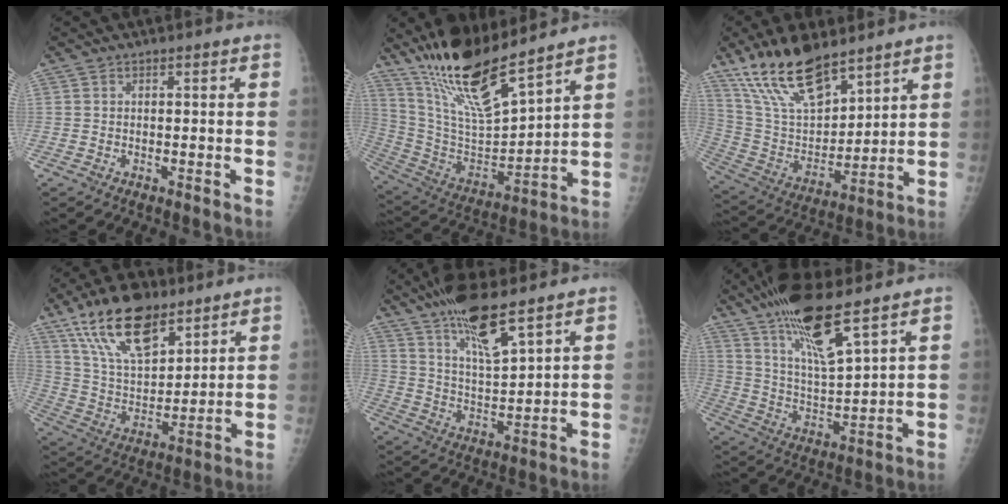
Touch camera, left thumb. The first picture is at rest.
{"total": 18.3, "force": [14.3, 3.4, 10.9], "torque": [-0.179, -0.078, 0.282]}
{"total": 17.8, "force": [13.0, 6.8, 10.0], "torque": [-0.149, -0.065, 0.256]}
{"total": 17.8, "force": [11.6, 8.0, 10.8], "torque": [-0.158, -0.048, 0.218]}
{"total": 12.8, "force": [8.9, 2.7, 8.9], "torque": [-0.156, -0.048, 0.171]}
{"total": 15.1, "force": [10.3, 2.8, 10.7], "torque": [-0.192, -0.054, 0.203]}